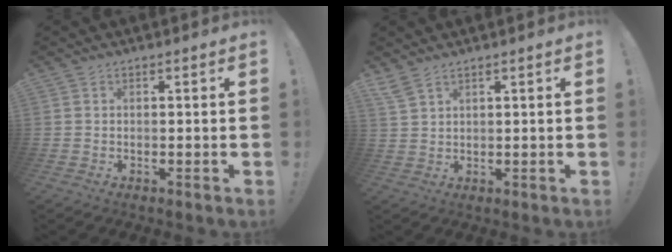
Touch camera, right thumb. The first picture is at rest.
{"total": 3.8, "force": [3.0, 1.1, 2.1], "torque": [-0.049, -0.012, 0.060]}